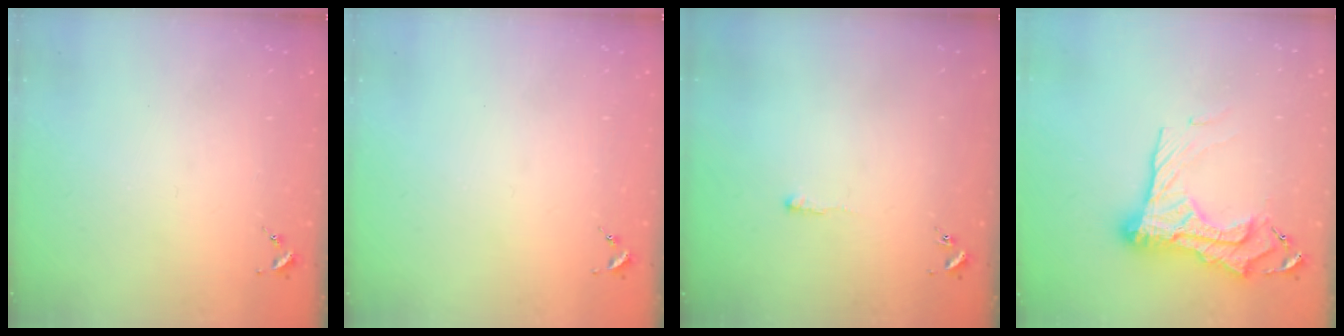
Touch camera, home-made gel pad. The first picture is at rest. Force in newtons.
{"total": 0.0}
{"total": 2.1, "press": 2.1, "slide": 0.4}
{"total": 21.4, "press": 21.3, "slide": 1.9}